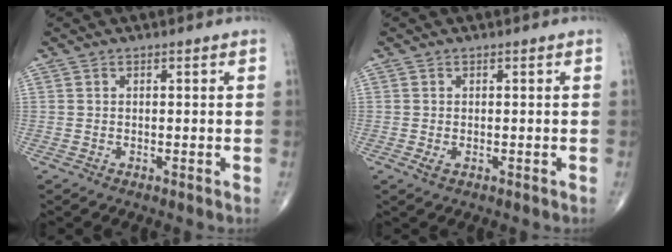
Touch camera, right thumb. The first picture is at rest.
{"total": 1.1, "force": [-0.4, 0.5, 0.9], "torque": [-0.016, -0.002, -0.005]}